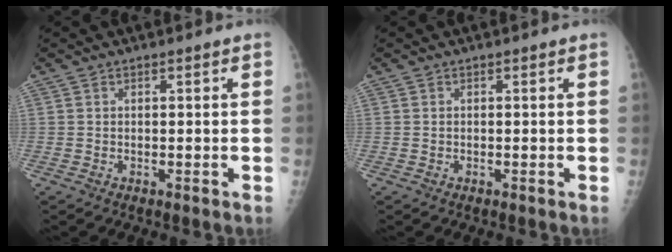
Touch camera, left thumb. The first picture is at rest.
{"total": 0.0}